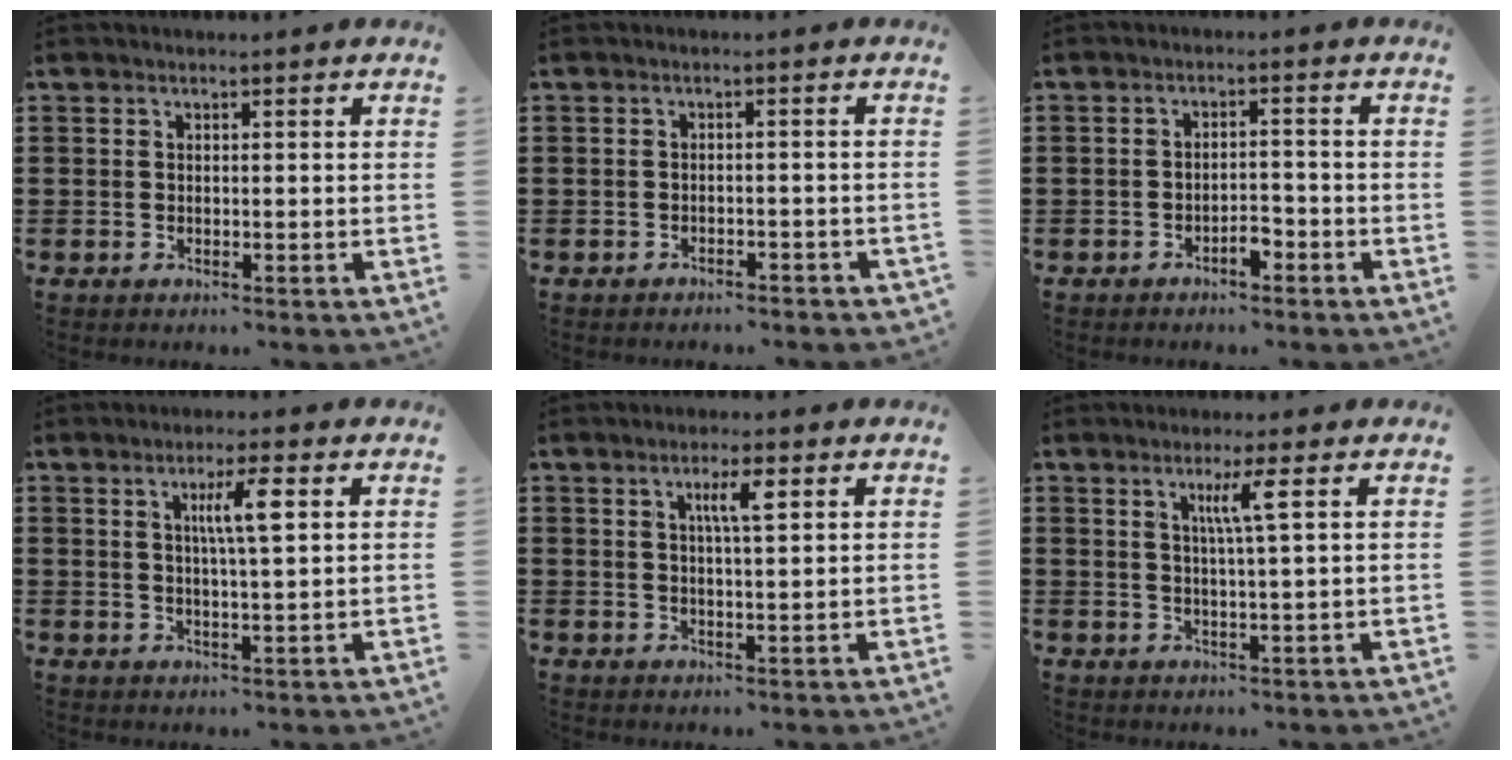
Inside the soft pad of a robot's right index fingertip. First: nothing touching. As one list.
[{"total": 1.6, "force": [-1.5, 0.3, 0.2], "torque": [-0.010, -0.002, -0.032]}, {"total": 2.5, "force": [-1.9, 0.7, 1.4], "torque": [-0.029, 0.004, -0.038]}, {"total": 5.1, "force": [1.7, 0.5, 4.8], "torque": [-0.090, 0.003, 0.021]}, {"total": 3.8, "force": [1.4, 0.6, 3.5], "torque": [-0.064, 0.005, 0.019]}, {"total": 4.2, "force": [1.5, -0.4, 3.9], "torque": [-0.079, -0.003, 0.021]}]